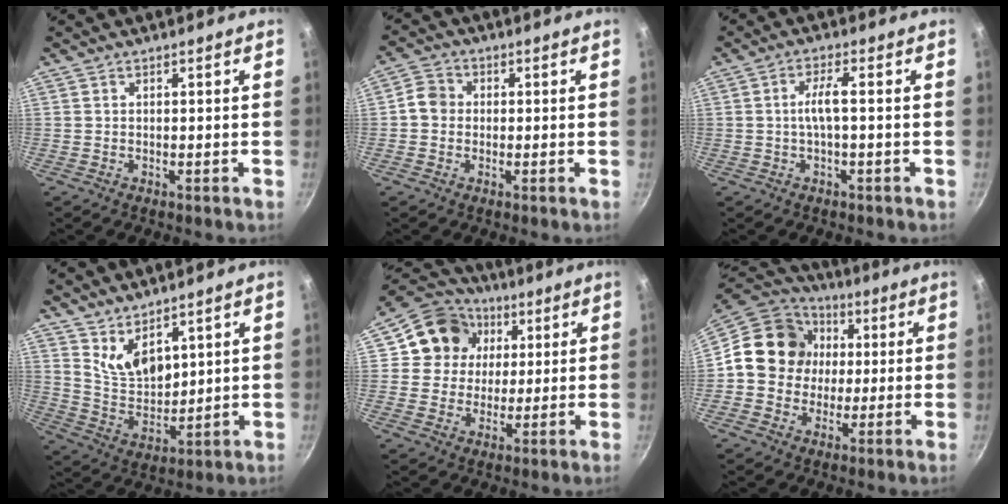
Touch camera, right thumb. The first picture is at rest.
{"total": 4.2, "force": [-0.2, 3.8, 1.9], "torque": [-0.017, 0.010, -0.018]}
{"total": 3.8, "force": [-0.4, 0.6, 3.7], "torque": [-0.081, 0.014, -0.009]}
{"total": 8.2, "force": [5.5, 3.8, 4.7], "torque": [-0.066, -0.059, 0.116]}
{"total": 12.7, "force": [3.5, 11.4, 4.4], "torque": [-0.046, 0.010, 0.048]}
{"total": 15.3, "force": [1.5, 13.7, 6.7], "torque": [-0.081, 0.022, 0.010]}